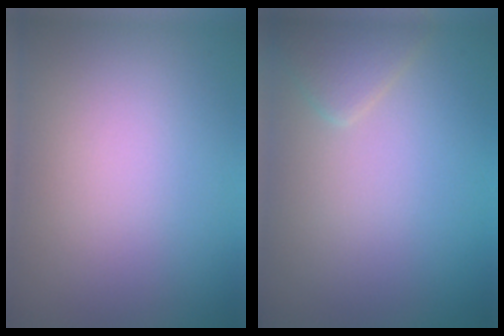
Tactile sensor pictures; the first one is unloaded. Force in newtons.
{"total": 2.1, "press": 2.1, "slide": 0.1}